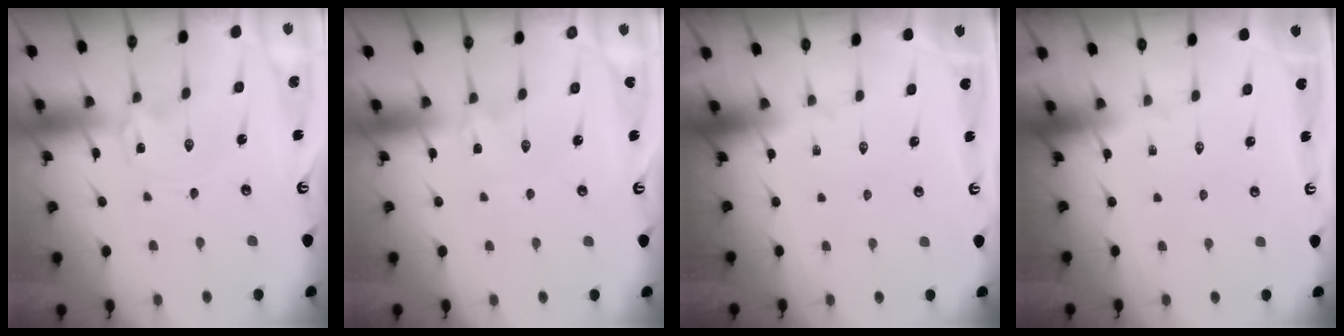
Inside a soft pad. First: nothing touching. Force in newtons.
{"total": 0.0}
{"total": 0.0}
{"total": 0.0}